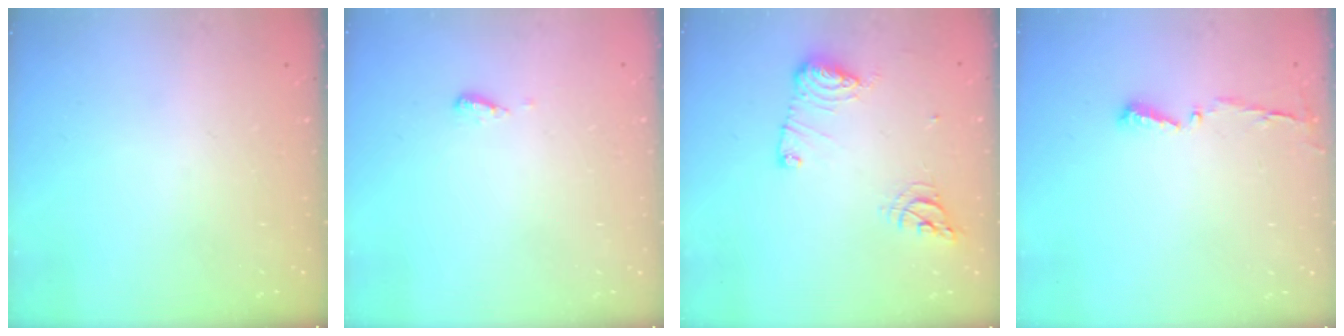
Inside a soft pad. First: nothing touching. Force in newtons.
{"total": 4.7, "press": 4.7, "slide": 0.6}
{"total": 11.6, "press": 11.6, "slide": 1.1}
{"total": 4.3, "press": 4.3, "slide": 0.5}